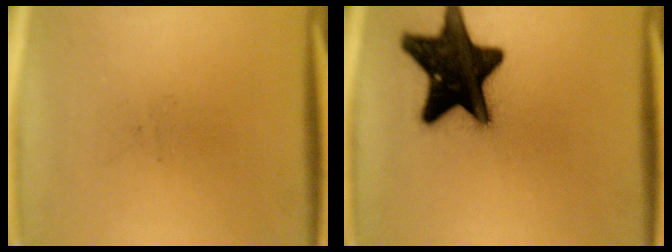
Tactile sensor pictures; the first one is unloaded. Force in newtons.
{"total": 19.3}